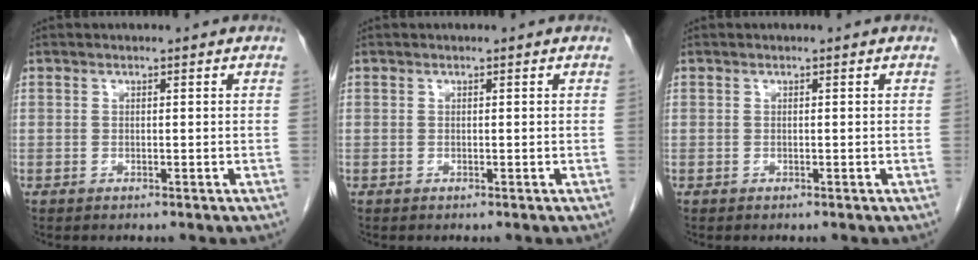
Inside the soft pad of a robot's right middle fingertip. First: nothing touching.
{"total": 0.0}
{"total": 0.0}